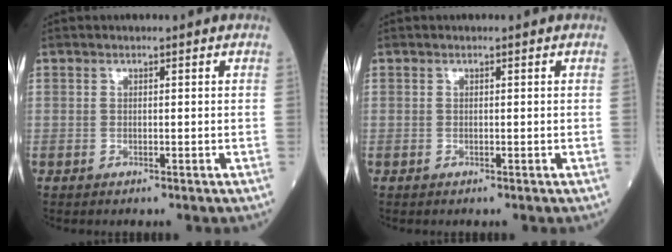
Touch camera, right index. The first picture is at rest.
{"total": 0.0}